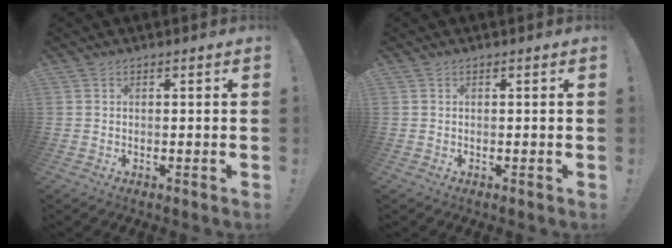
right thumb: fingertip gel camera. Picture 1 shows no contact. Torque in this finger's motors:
{"motor_torque": [0.00, 0.00, 0.04, -0.04, 0.00]}